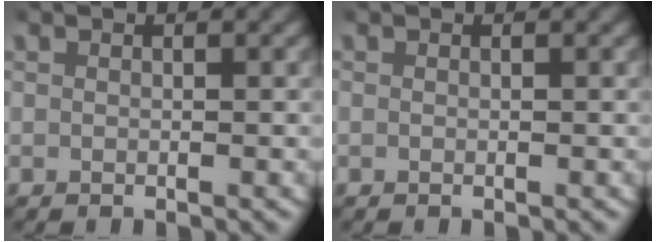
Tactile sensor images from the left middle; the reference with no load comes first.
{"total": 0.0}